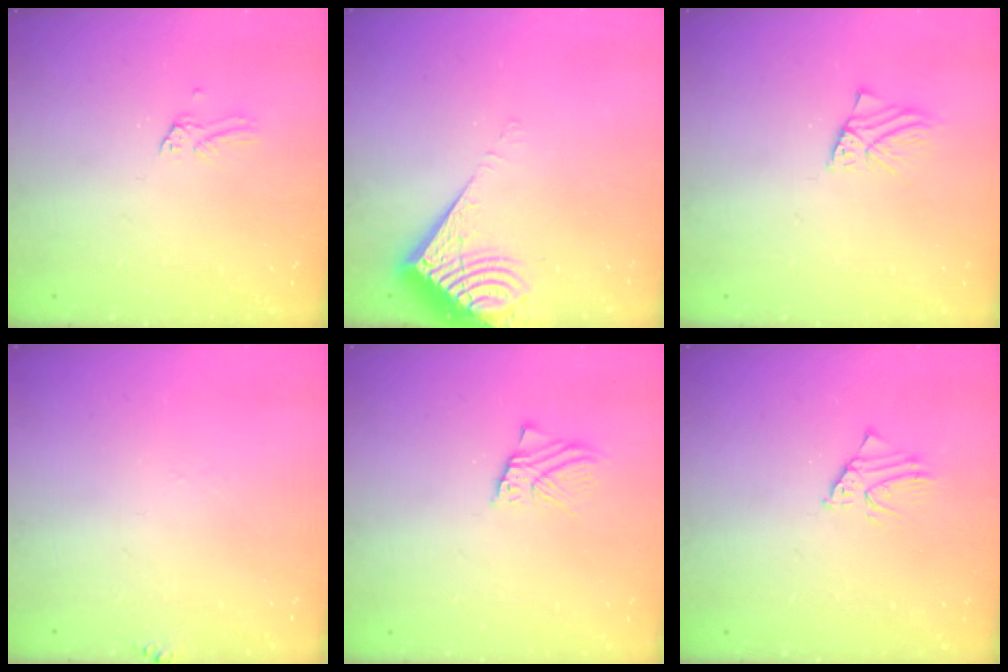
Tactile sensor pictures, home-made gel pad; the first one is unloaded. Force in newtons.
{"total": 10.6, "press": 10.5, "slide": 1.6}
{"total": 1.7, "press": 1.7, "slide": 0.2}
{"total": 5.0, "press": 4.9, "slide": 0.5}
{"total": 2.6, "press": 2.6, "slide": 0.2}
{"total": 1.7, "press": 1.7, "slide": 0.1}